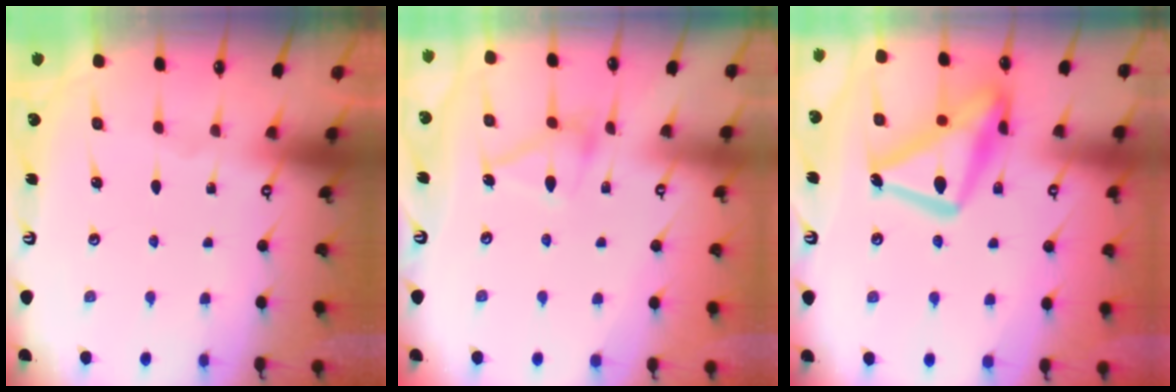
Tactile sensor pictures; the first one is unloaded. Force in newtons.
{"total": 12.5, "press": 12.5, "slide": 0.3}
{"total": 19.6, "press": 19.5, "slide": 1.5}